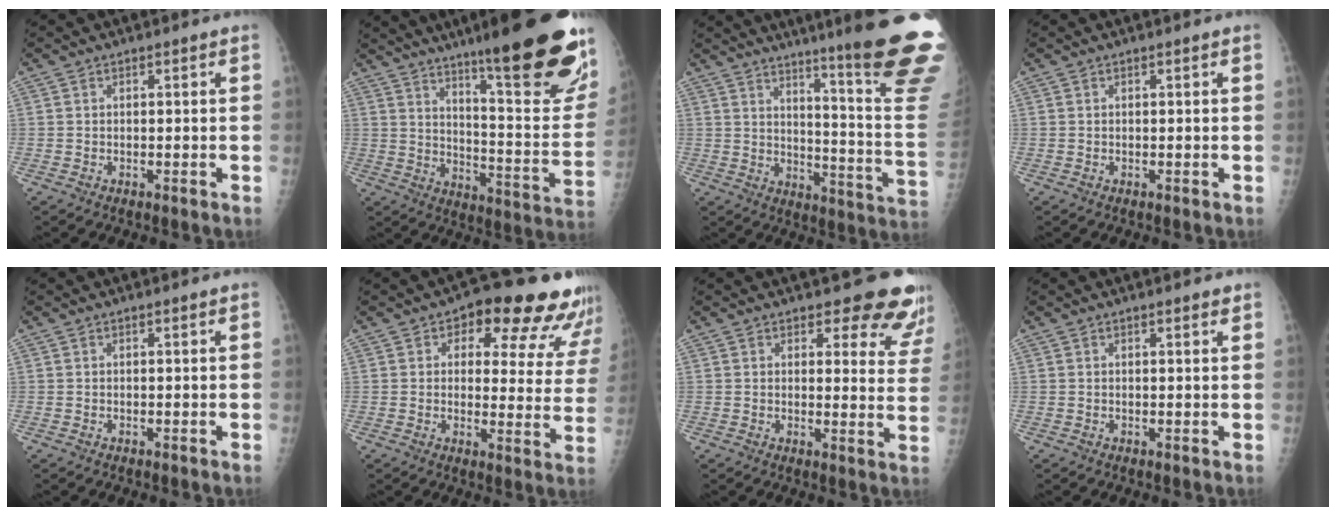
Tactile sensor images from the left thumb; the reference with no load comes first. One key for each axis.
{"total": 28.4, "fx": 18.6, "fy": 4.4, "fz": 20.9, "tx": -0.254, "ty": -0.089, "tz": 0.268}
{"total": 25.5, "fx": 17.8, "fy": 1.1, "fz": 18.2, "tx": -0.199, "ty": -0.130, "tz": 0.234}
{"total": 0.0}
{"total": 0.0}
{"total": 17.3, "fx": 12.3, "fy": 7.7, "fz": 9.4, "tx": -0.057, "ty": -0.053, "tz": 0.131}
{"total": 12.0, "fx": 10.4, "fy": 4.1, "fz": 4.3, "tx": 0.001, "ty": -0.070, "tz": 0.097}
{"total": 1.3, "fx": 1.0, "fy": 0.2, "fz": 0.8, "tx": -0.009, "ty": -0.002, "tz": 0.013}